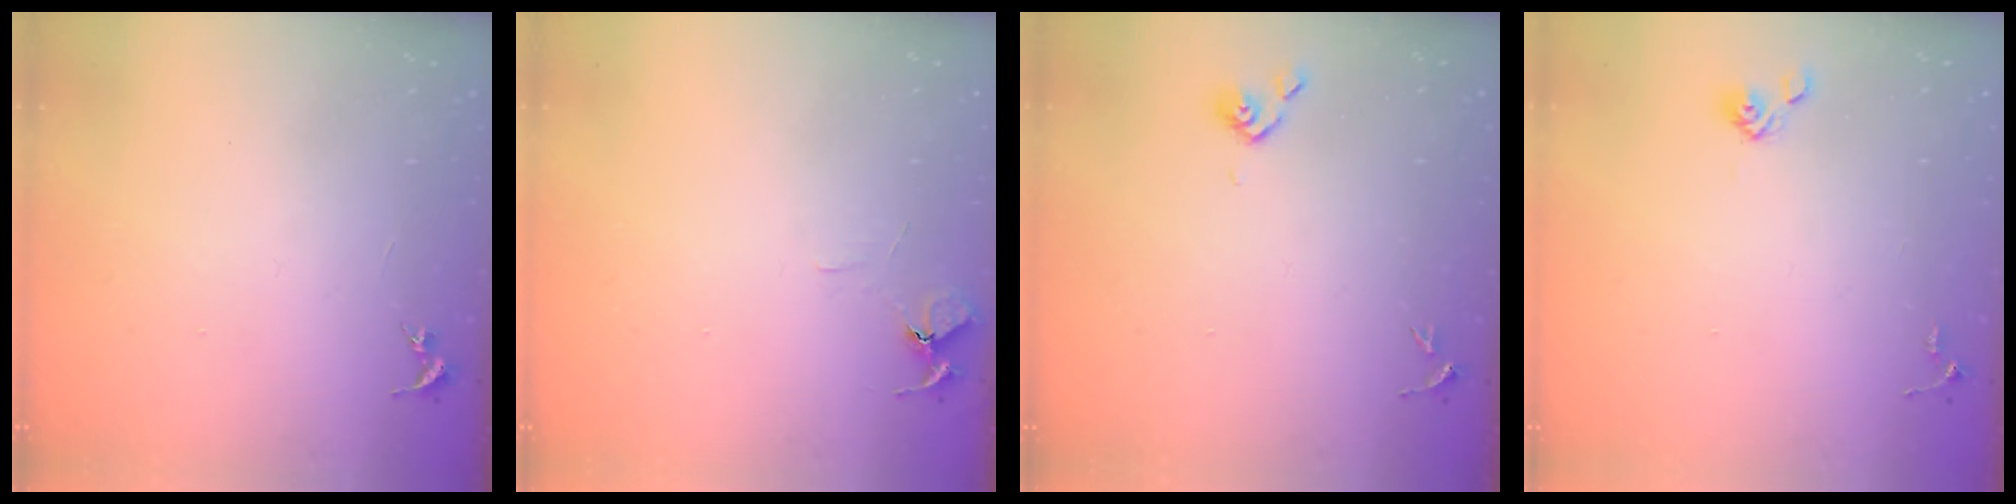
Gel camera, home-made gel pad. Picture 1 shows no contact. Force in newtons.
{"total": 5.8, "press": 5.8, "slide": 0.6}
{"total": 3.5, "press": 3.4, "slide": 0.9}
{"total": 3.9, "press": 3.6, "slide": 1.5}